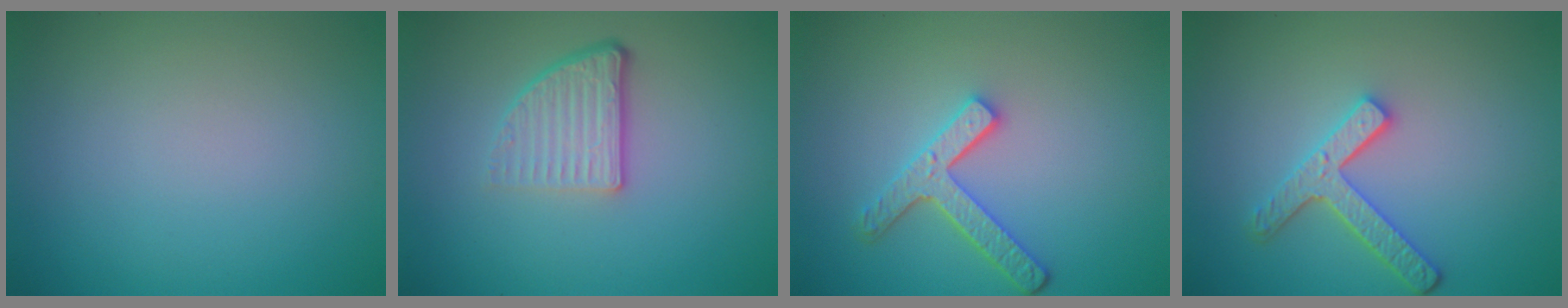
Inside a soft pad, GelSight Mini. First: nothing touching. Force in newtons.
{"total": 3.9, "press": 2.5, "slide": 3.0}
{"total": 3.6, "press": 3.1, "slide": 1.8}
{"total": 3.6, "press": 3.1, "slide": 1.8}